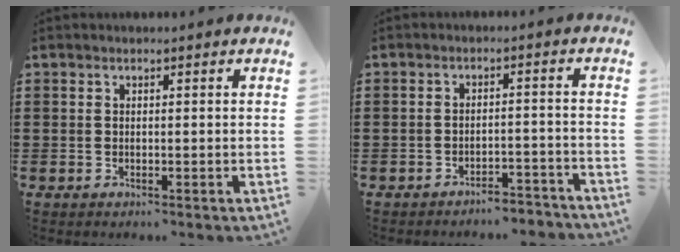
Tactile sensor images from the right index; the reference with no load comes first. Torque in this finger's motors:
{"motor_torque": [1.07, 1.07, 0.02, -0.02]}